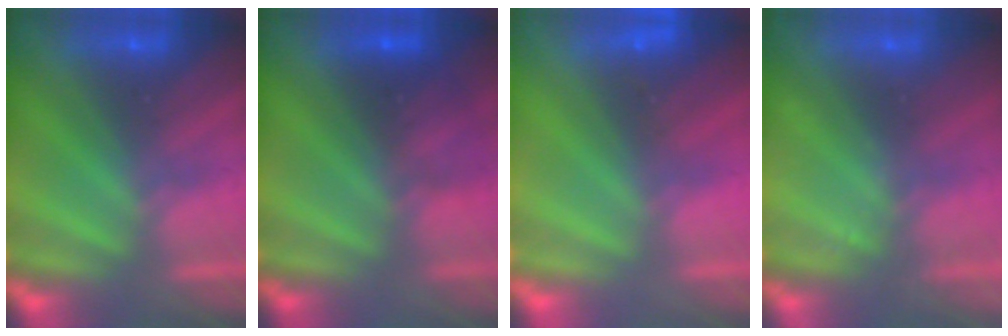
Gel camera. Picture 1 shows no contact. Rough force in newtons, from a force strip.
{"total": 2.7}
{"total": 2.3}
{"total": 2.4}